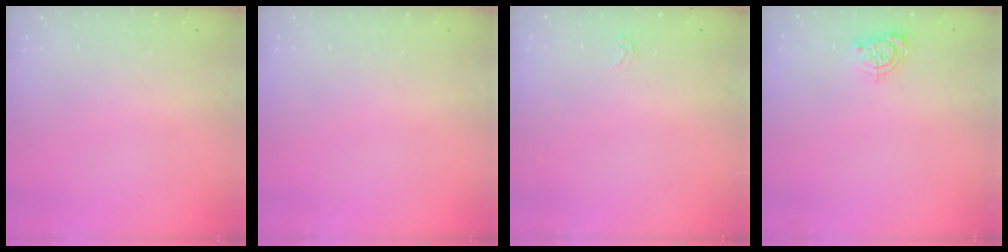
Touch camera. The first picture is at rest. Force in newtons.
{"total": 0.0}
{"total": 1.6, "press": 1.6, "slide": 0.2}
{"total": 5.2, "press": 5.2, "slide": 0.6}